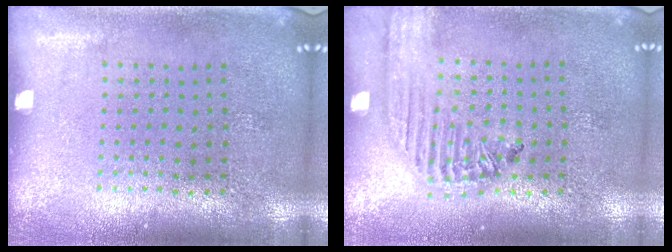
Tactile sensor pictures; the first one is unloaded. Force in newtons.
{"total": 1.8, "press": 1.7, "slide": 0.6}